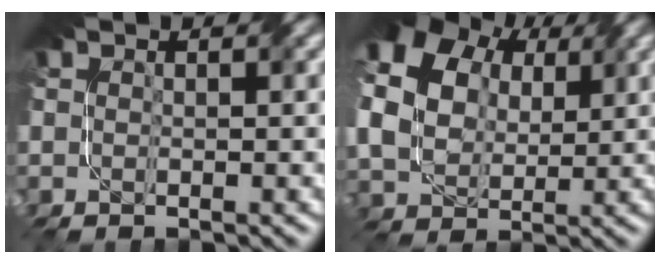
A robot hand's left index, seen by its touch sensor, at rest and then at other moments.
{"total": 12.8, "force": [4.3, 9.8, 7.0], "torque": [-0.174, 0.039, 0.083]}